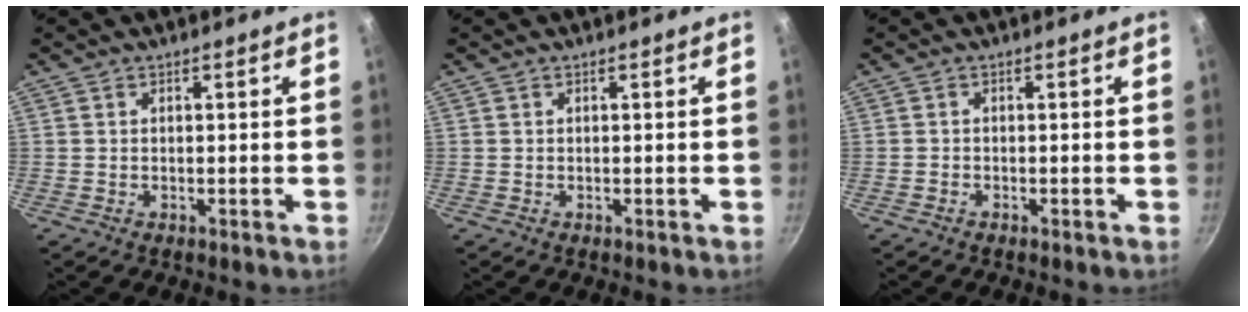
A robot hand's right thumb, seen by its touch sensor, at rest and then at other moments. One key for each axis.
{"total": 0.0}
{"total": 0.6, "fx": -0.5, "fy": 0.4, "fz": 0.1, "tx": -0.006, "ty": 0.006, "tz": -0.012}